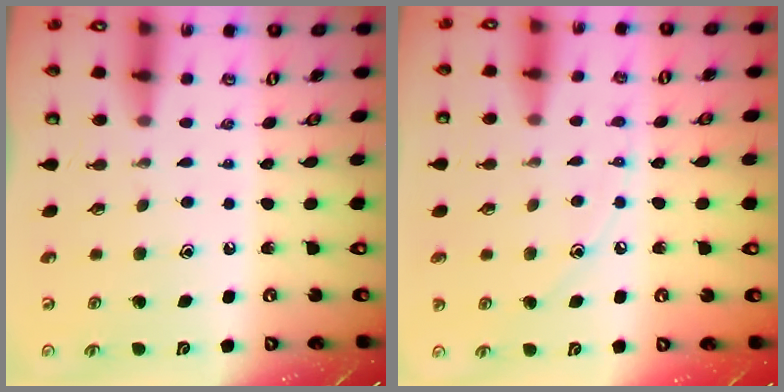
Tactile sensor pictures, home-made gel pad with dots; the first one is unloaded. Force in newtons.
{"total": 5.5, "press": 5.5, "slide": 0.5}